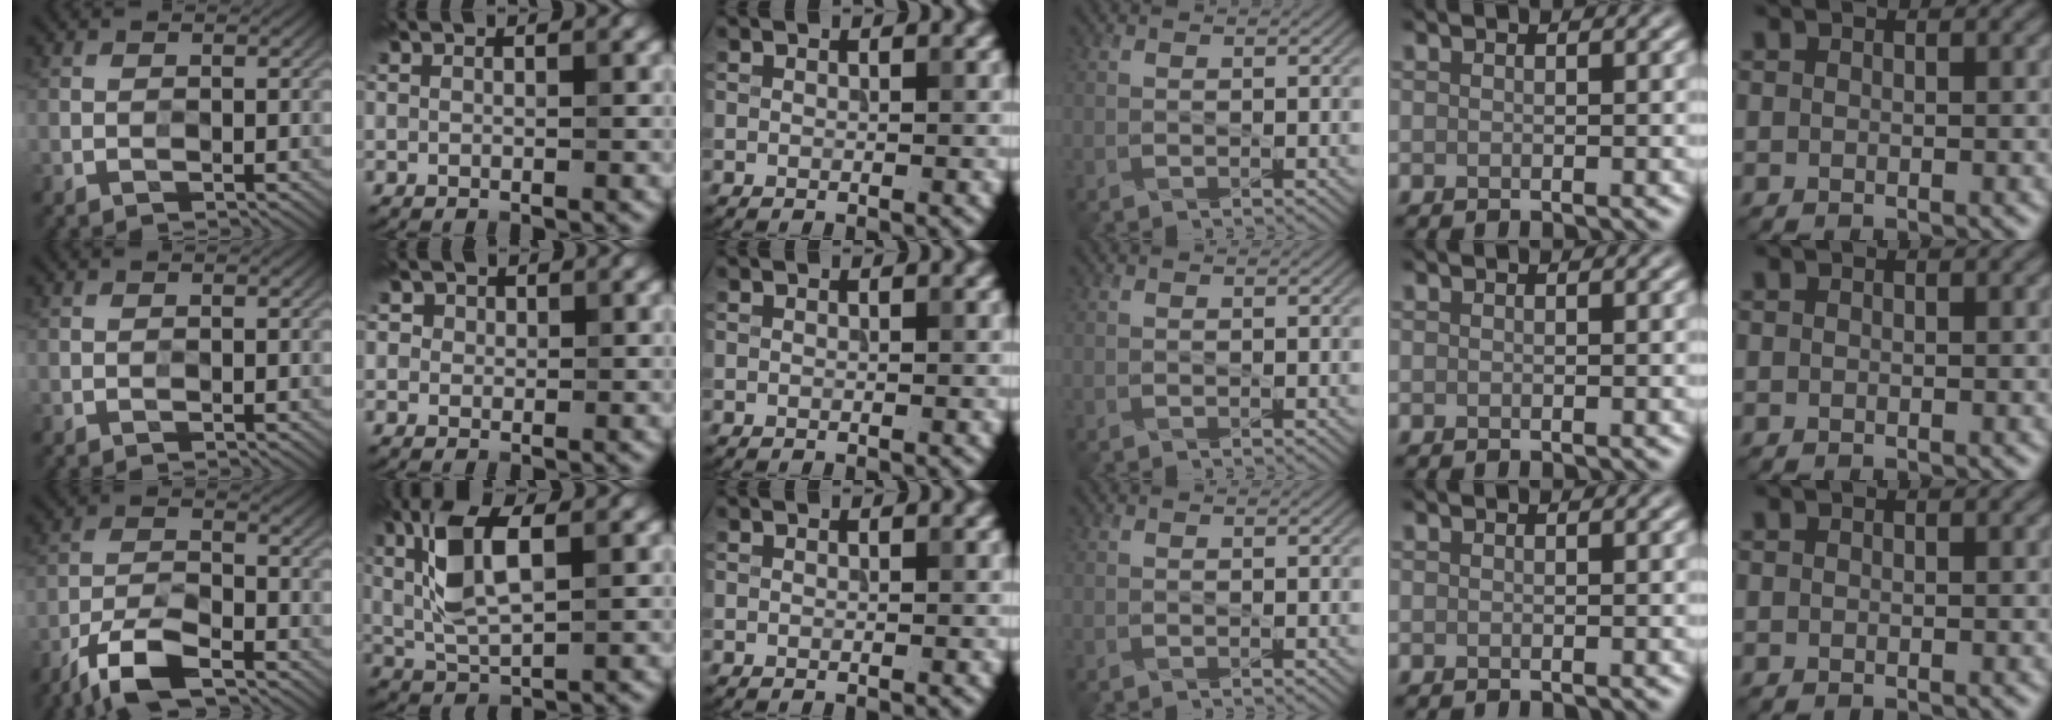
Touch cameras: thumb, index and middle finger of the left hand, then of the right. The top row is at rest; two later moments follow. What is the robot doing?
{"motion": "press", "object": "stopwatch"}